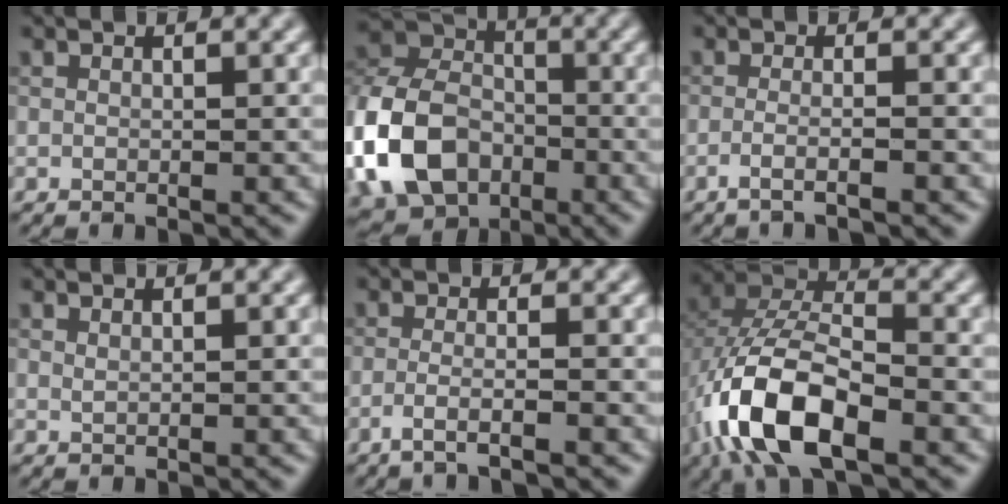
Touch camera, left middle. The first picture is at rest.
{"total": 11.5, "force": [-3.9, 8.5, 6.6], "torque": [-0.148, 0.004, -0.097]}
{"total": 2.0, "force": [-1.0, 0.4, 1.6], "torque": [-0.019, 0.002, -0.031]}
{"total": 0.5, "force": [0.4, 0.2, 0.2], "torque": [-0.006, 0.001, 0.005]}
{"total": 2.3, "force": [-1.4, 0.4, 1.8], "torque": [-0.024, 0.007, -0.042]}
{"total": 10.6, "force": [-4.6, 5.1, 8.1], "torque": [-0.172, 0.004, -0.093]}